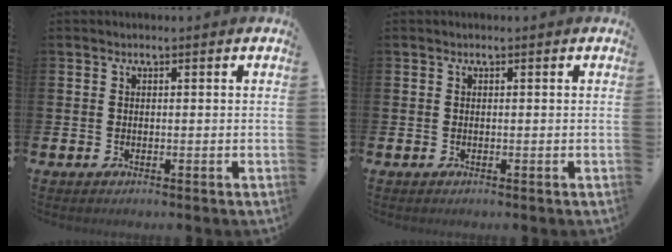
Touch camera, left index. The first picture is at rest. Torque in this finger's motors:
{"motor_torque": [0.00, 0.00, 0.00, 0.00]}